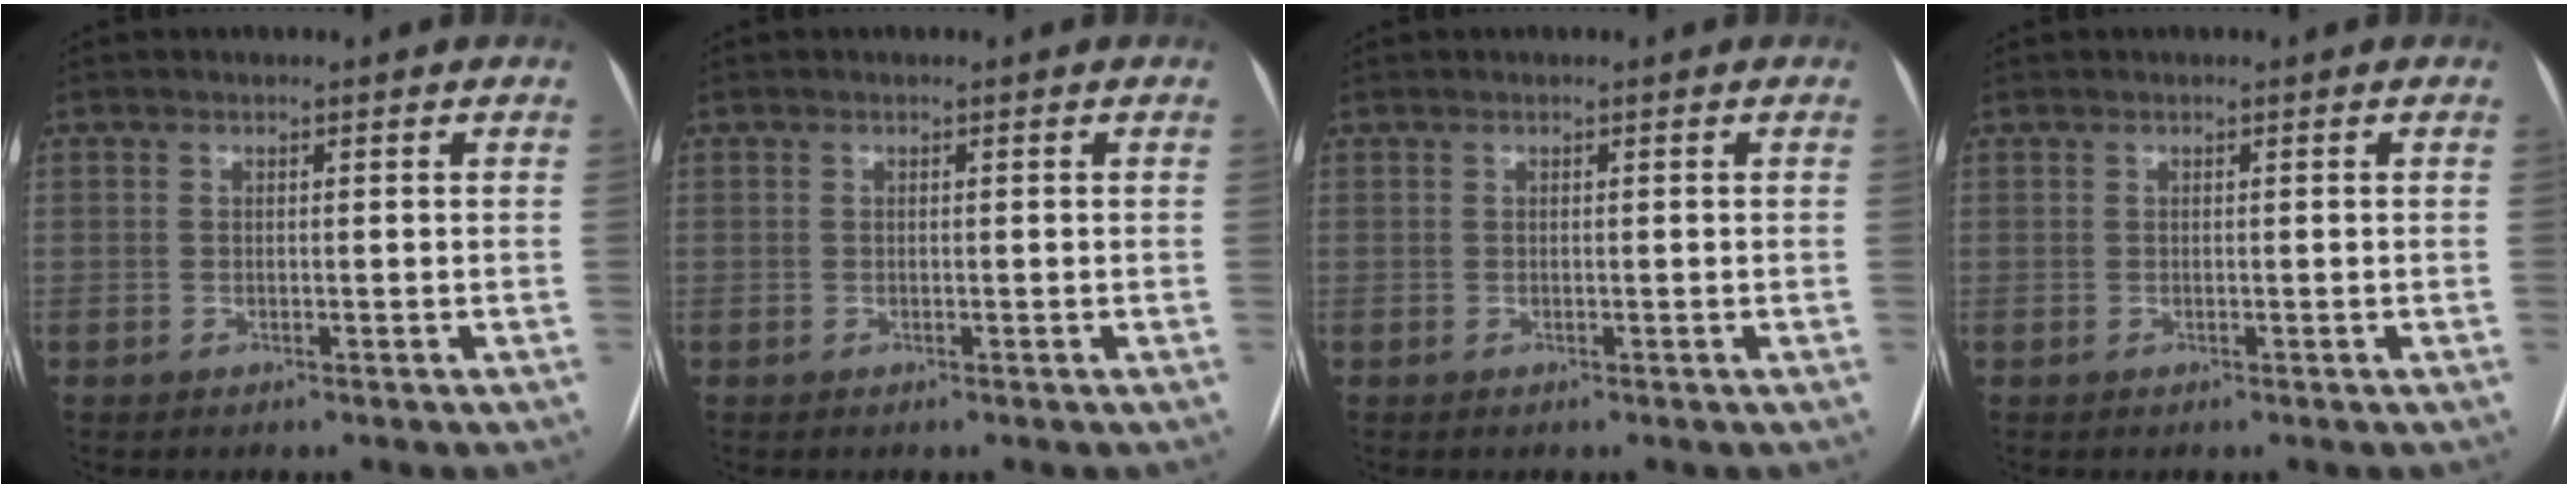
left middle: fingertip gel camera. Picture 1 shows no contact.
{"total": 0.0}
{"total": 0.0}
{"total": 0.0}